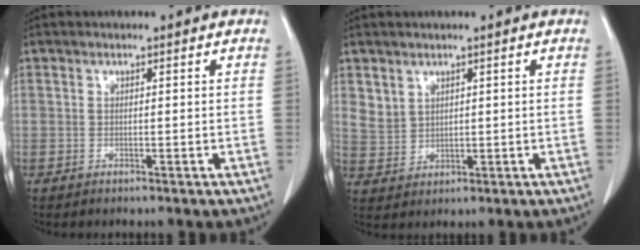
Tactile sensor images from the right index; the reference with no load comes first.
{"total": 3.6, "force": [2.1, 2.8, 0.7], "torque": [-0.013, -0.003, 0.052]}